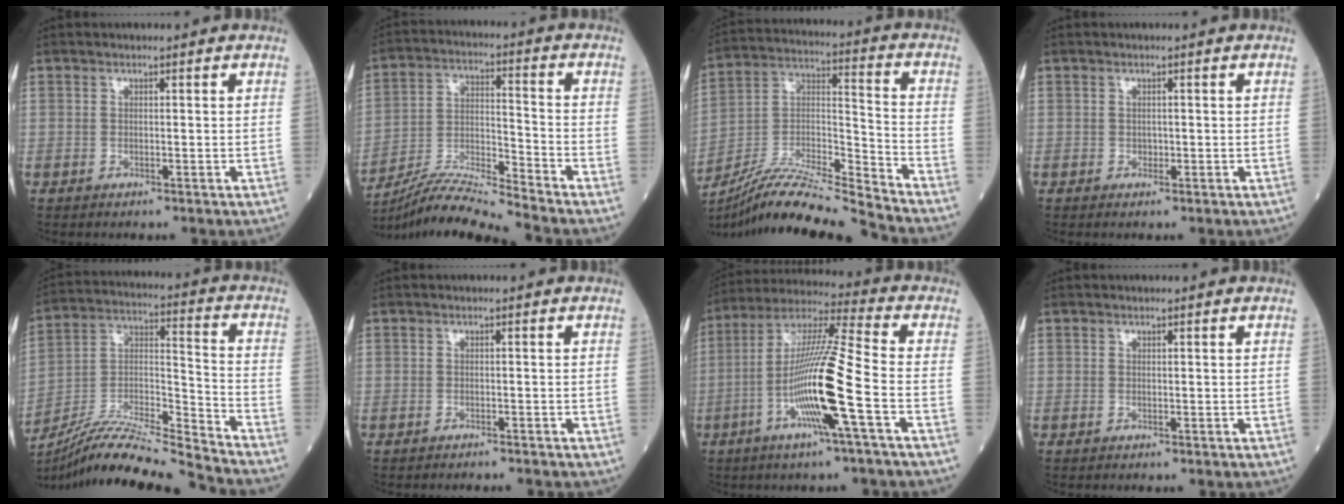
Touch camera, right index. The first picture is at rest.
{"total": 11.0, "force": [-10.4, -2.1, 2.9], "torque": [-0.058, 0.004, -0.195]}
{"total": 17.8, "force": [-16.7, -1.5, 6.2], "torque": [-0.112, 0.013, -0.301]}
{"total": 0.7, "force": [-0.2, 0.5, 0.5], "torque": [-0.010, -0.001, -0.002]}
{"total": 19.0, "force": [-17.8, -1.3, 6.6], "torque": [-0.126, 0.004, -0.314]}
{"total": 2.1, "force": [-2.0, 0.3, 0.4], "torque": [-0.008, -0.003, -0.025]}
{"total": 15.3, "force": [-4.6, -0.7, 14.5], "torque": [-0.285, -0.005, -0.096]}
{"total": 0.0}